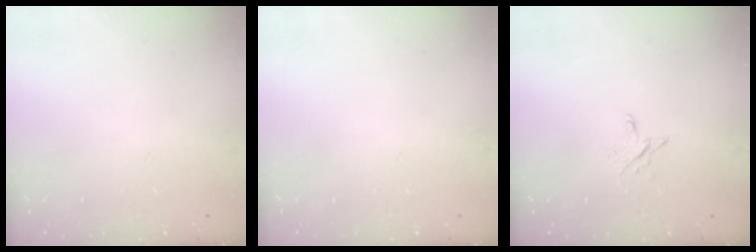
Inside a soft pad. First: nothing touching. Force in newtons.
{"total": 0.0}
{"total": 2.9, "press": 2.9, "slide": 0.2}